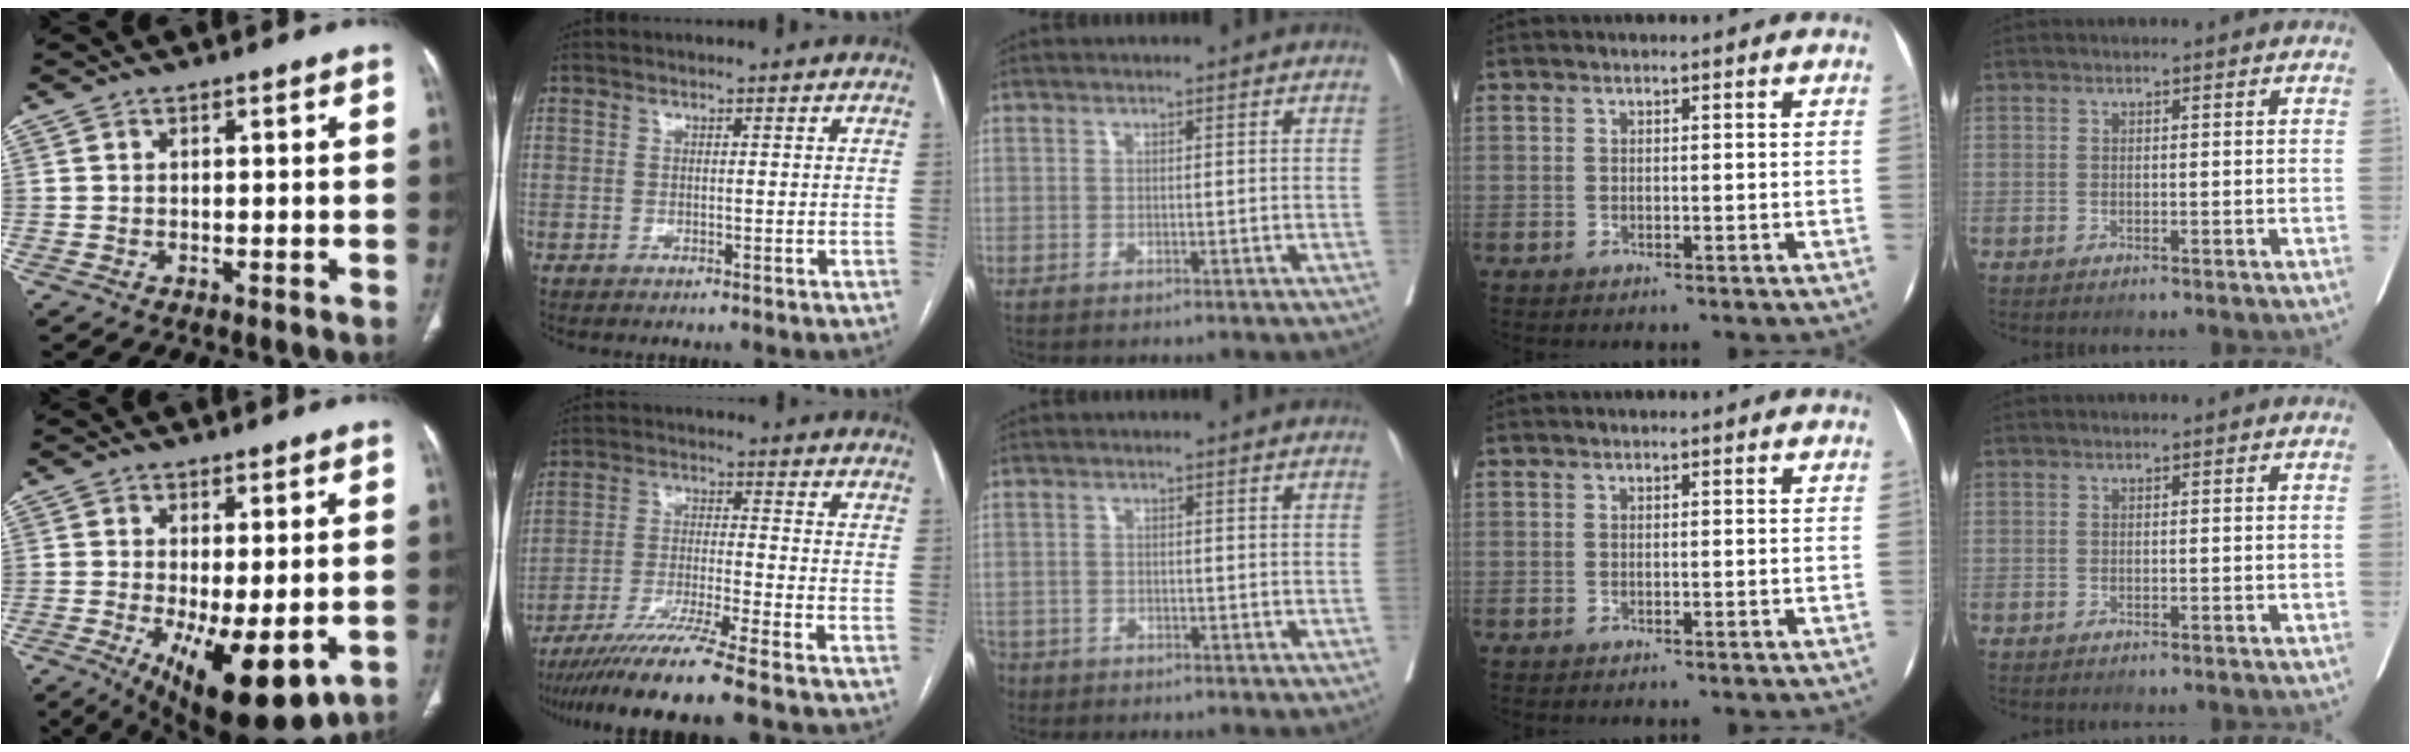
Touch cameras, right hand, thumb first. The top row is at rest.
{"thumb": {"total": 15.2, "force": [-4.8, 5.7, 13.2], "torque": [-0.190, -0.024, -0.055]}, "index": {"total": 12.1, "force": [-9.8, -2.1, 6.8], "torque": [-0.106, -0.035, -0.164]}, "middle": {"total": 5.3, "force": [-4.0, 3.4, 1.0], "torque": [-0.032, -0.003, -0.074]}}